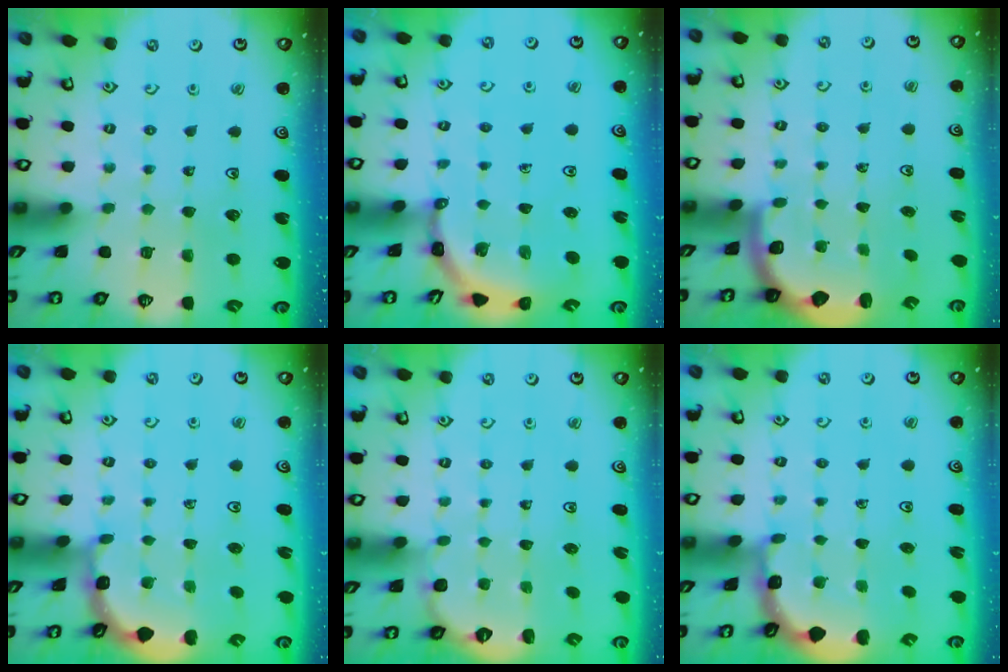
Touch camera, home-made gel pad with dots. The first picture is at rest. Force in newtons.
{"total": 3.4, "press": 3.4, "slide": 0.2}
{"total": 2.1, "press": 2.0, "slide": 0.5}
{"total": 1.9, "press": 1.9, "slide": 0.2}
{"total": 2.0, "press": 0.6, "slide": 1.9}
{"total": 1.3, "press": 1.3, "slide": 0.1}